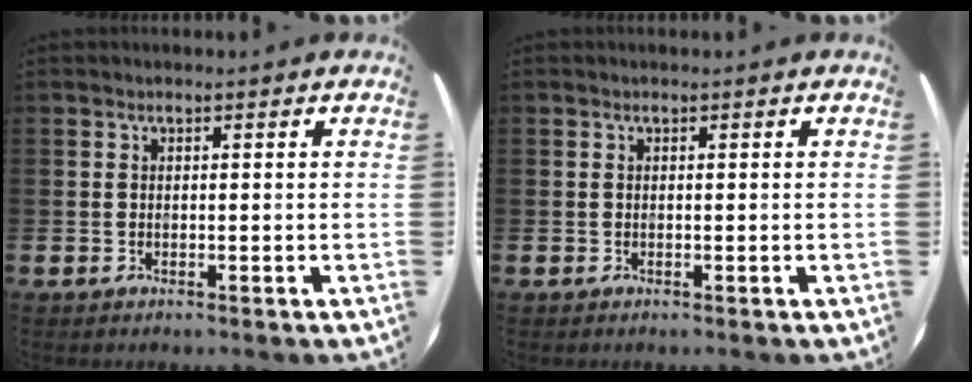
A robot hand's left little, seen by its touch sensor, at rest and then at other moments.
{"total": 0.0}